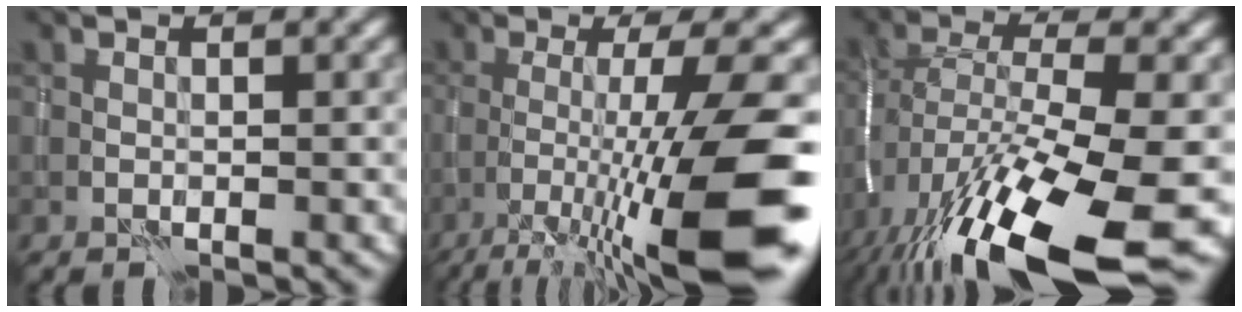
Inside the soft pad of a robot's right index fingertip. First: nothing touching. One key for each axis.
{"total": 13.1, "fx": -4.0, "fy": 2.1, "fz": 12.3, "tx": -0.175, "ty": -0.002, "tz": -0.058}
{"total": 17.7, "fx": -9.1, "fy": 5.1, "fz": 14.3, "tx": -0.285, "ty": -0.029, "tz": -0.151}